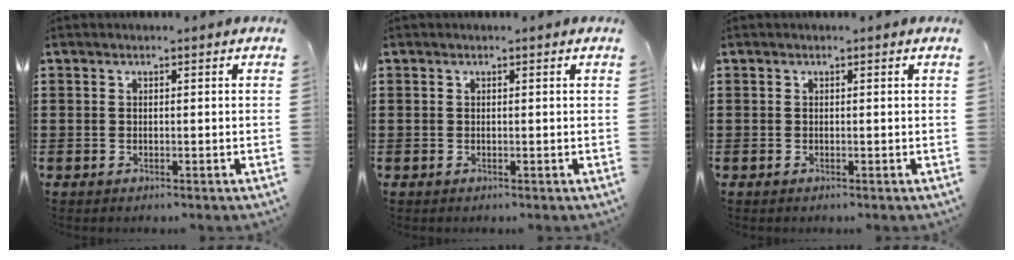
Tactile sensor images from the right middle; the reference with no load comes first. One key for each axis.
{"total": 0.0}
{"total": 0.0}